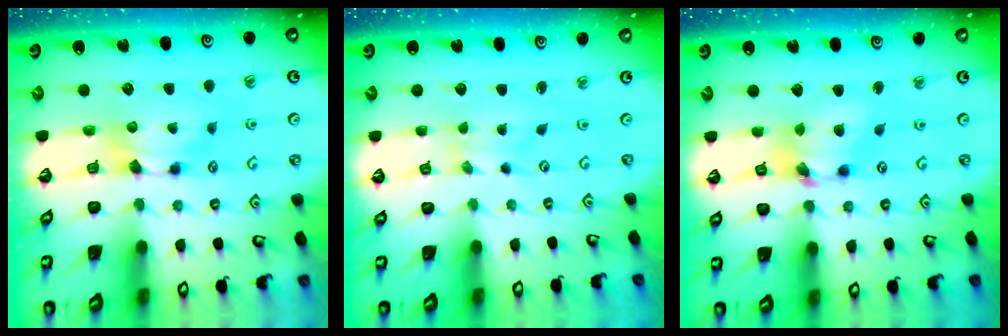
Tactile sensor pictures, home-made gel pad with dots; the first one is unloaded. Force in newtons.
{"total": 2.8, "press": 2.7, "slide": 0.9}
{"total": 5.9, "press": 5.5, "slide": 1.9}